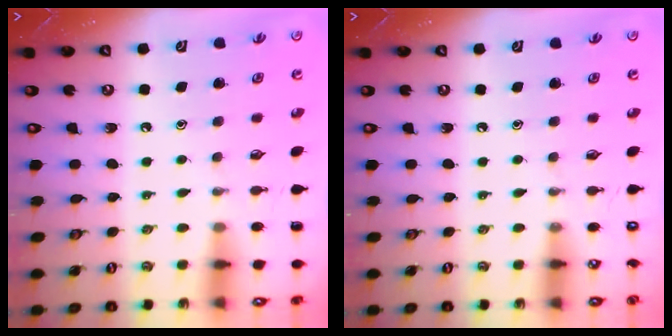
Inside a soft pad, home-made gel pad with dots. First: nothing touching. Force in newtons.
{"total": 0.0}